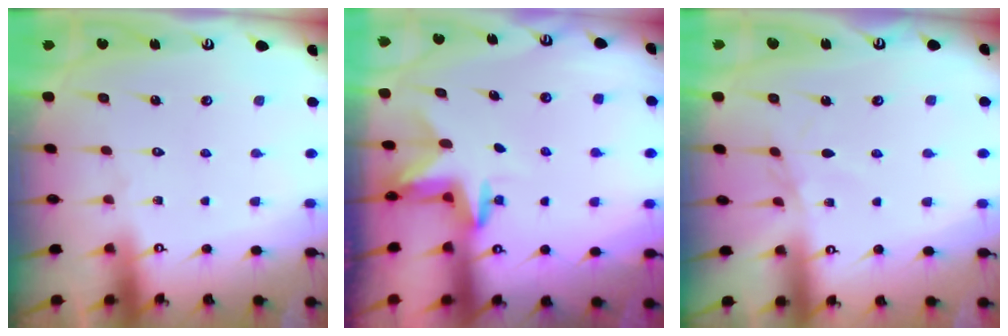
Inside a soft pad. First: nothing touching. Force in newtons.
{"total": 2.7, "press": 2.7, "slide": 0.2}
{"total": 1.8, "press": 1.7, "slide": 0.4}